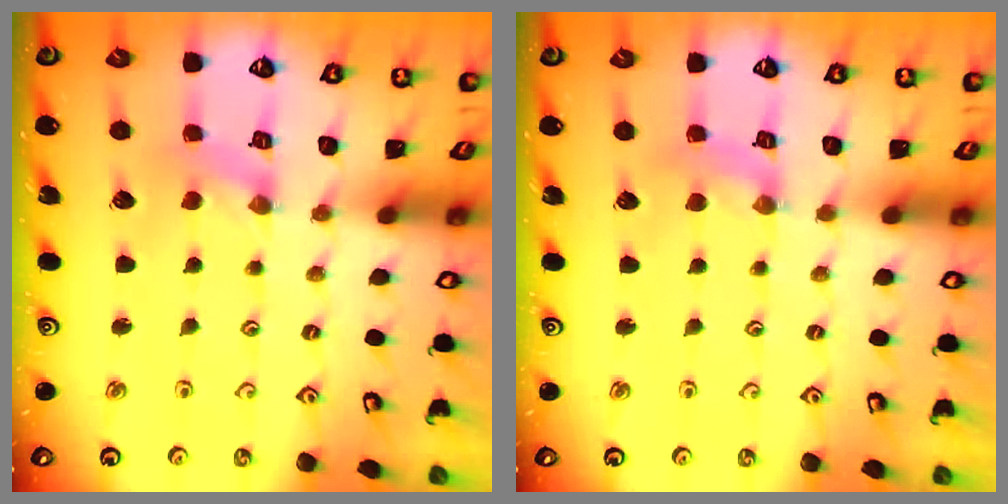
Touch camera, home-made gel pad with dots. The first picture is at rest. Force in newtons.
{"total": 2.7, "press": 2.7, "slide": 0.3}